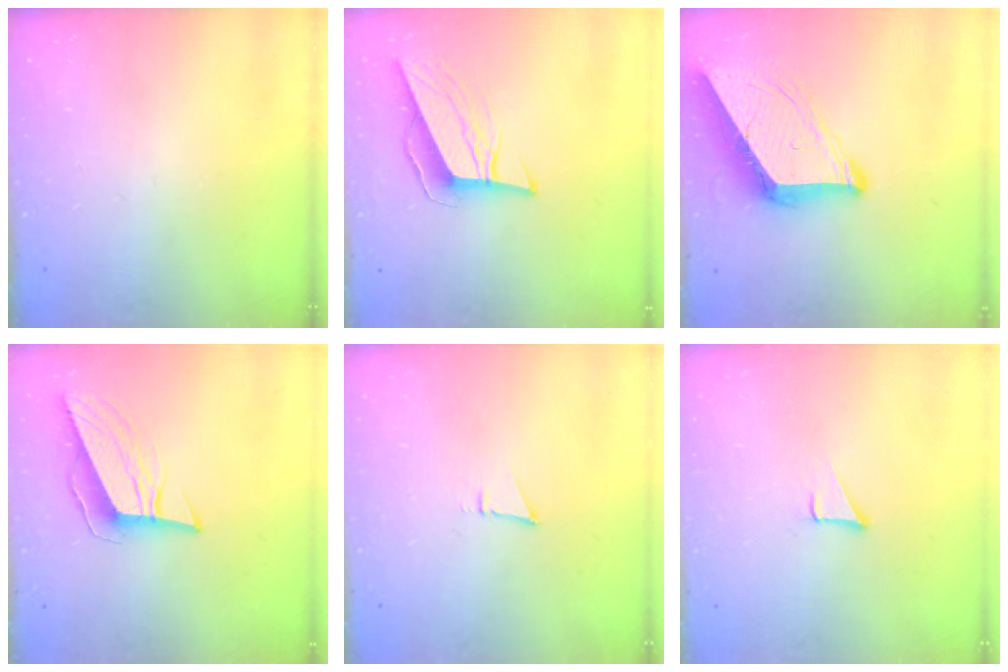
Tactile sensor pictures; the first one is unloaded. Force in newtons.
{"total": 9.9, "press": 9.5, "slide": 2.7}
{"total": 11.4, "press": 11.3, "slide": 1.3}
{"total": 10.7, "press": 10.2, "slide": 3.3}
{"total": 2.6, "press": 2.5, "slide": 0.8}
{"total": 1.9, "press": 1.9, "slide": 0.1}